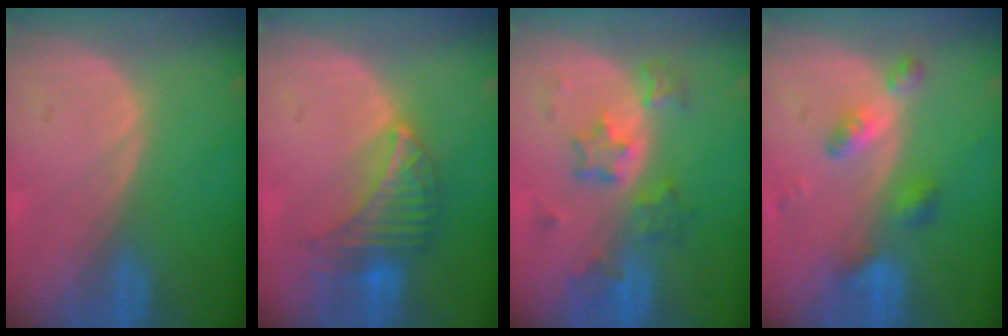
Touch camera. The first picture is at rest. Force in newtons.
{"total": 6.7, "press": 6.5, "slide": 1.5}
{"total": 6.0, "press": 6.0, "slide": 0.4}
{"total": 5.5, "press": 4.8, "slide": 2.7}